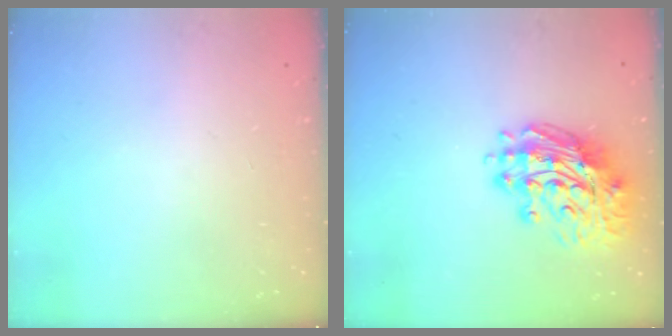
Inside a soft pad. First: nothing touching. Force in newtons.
{"total": 15.0, "press": 14.9, "slide": 1.6}